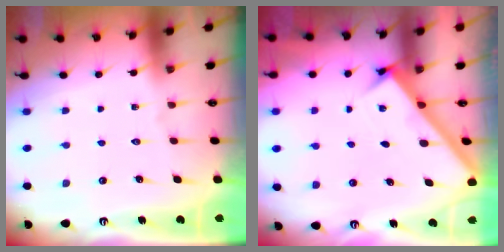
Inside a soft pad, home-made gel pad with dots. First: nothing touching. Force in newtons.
{"total": 2.7, "press": 2.6, "slide": 0.3}